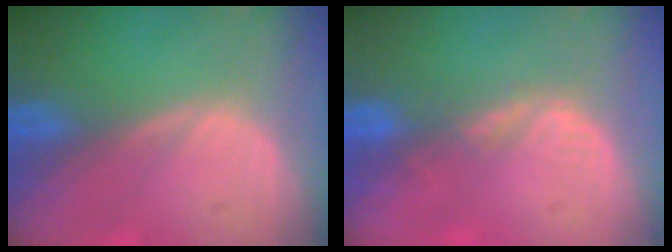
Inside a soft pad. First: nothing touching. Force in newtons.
{"total": 2.7, "press": 2.1, "slide": 1.7}